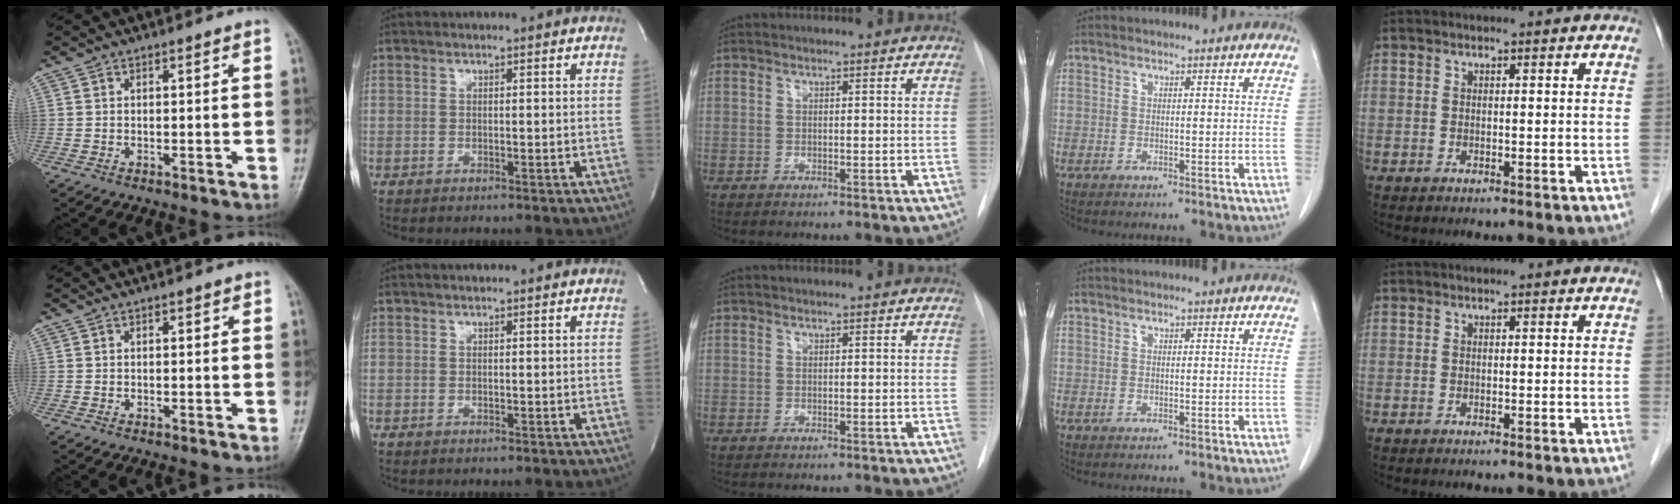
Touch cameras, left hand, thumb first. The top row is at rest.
{"index": {"total": 0.7, "force": [0.7, 0.0, 0.2], "torque": [-0.009, 0.004, 0.009]}}